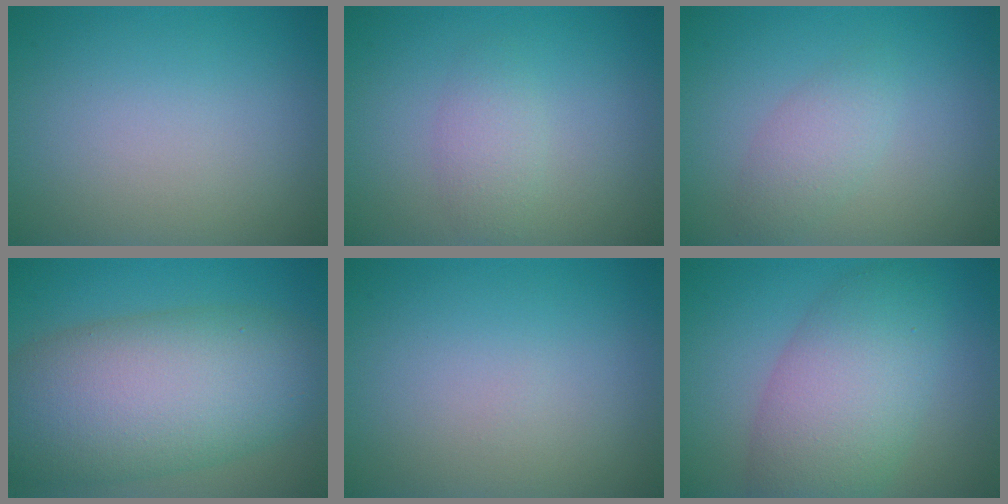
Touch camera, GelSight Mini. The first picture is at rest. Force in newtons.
{"total": 1.8, "press": 1.8, "slide": 0.1}
{"total": 2.1, "press": 2.1, "slide": 0.1}
{"total": 12.2, "press": 12.2, "slide": 0.4}
{"total": 0.0}
{"total": 7.3, "press": 7.3, "slide": 0.4}